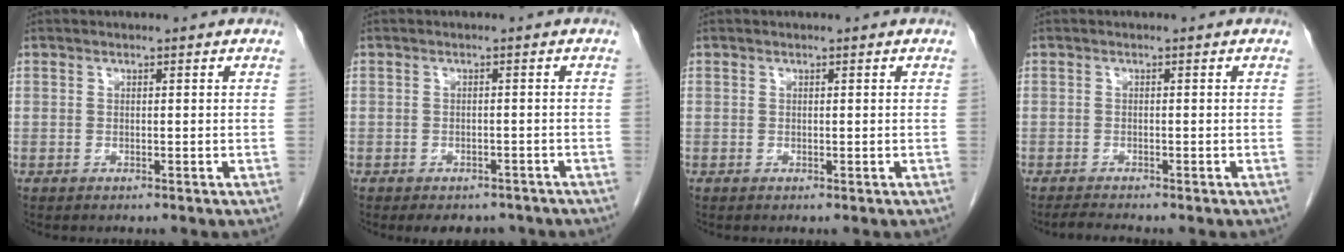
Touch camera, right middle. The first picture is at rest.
{"total": 4.8, "force": [-4.1, 2.3, 1.0], "torque": [-0.004, 0.005, -0.050]}
{"total": 0.0}
{"total": 1.6, "force": [-1.6, -0.4, 0.4], "torque": [-0.019, -0.012, -0.029]}